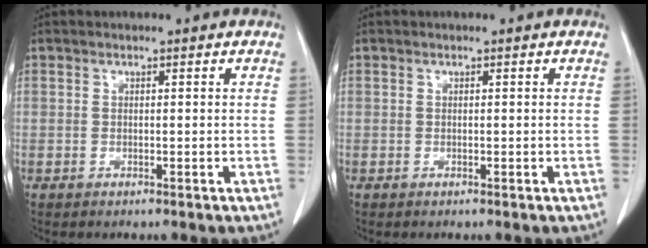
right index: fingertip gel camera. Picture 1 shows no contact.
{"total": 0.0}